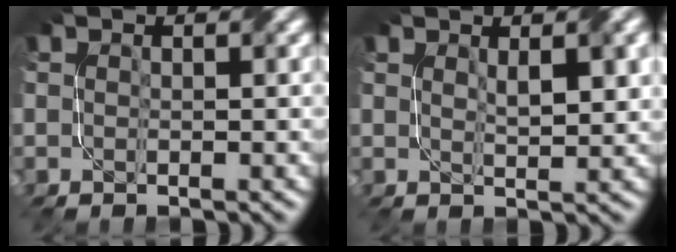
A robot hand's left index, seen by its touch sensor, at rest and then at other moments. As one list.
[{"total": 2.8, "force": [1.1, 0.6, 2.4], "torque": [-0.041, 0.000, 0.024]}]